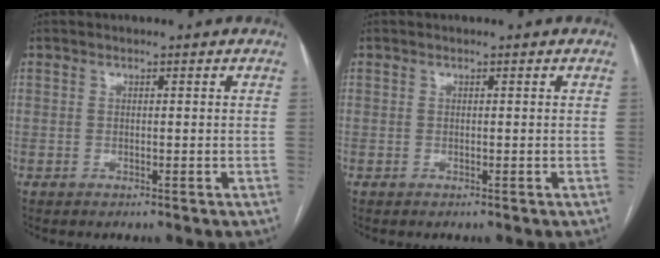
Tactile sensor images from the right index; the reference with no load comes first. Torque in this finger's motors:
{"motor_torque": [0.00, 0.00, 0.00, 0.00]}